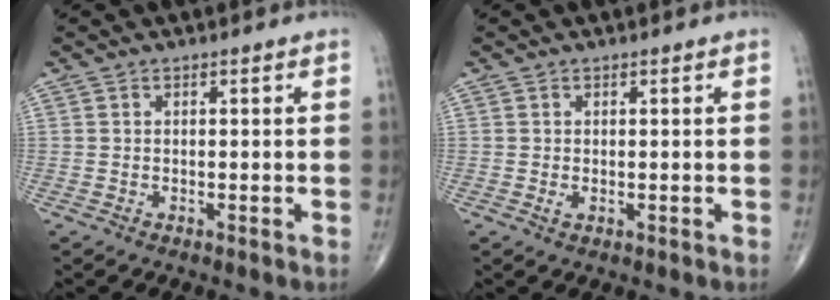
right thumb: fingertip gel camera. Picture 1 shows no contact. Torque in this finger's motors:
{"motor_torque": [-0.19, 0.01, 0.15, 0.05, 0.04]}